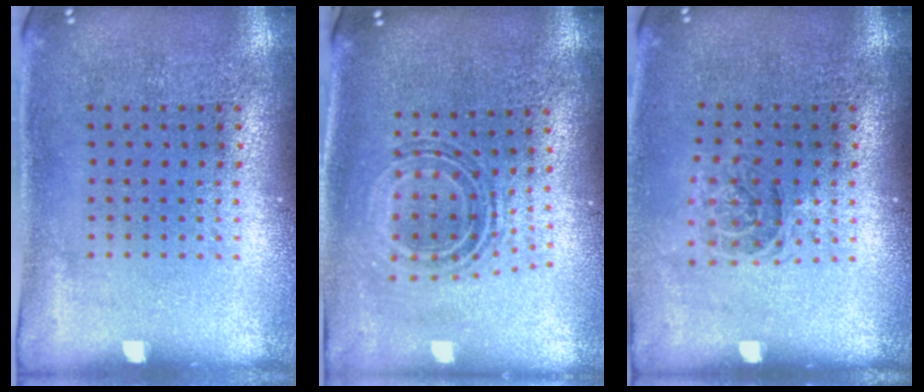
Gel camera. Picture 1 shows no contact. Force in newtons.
{"total": 0.8, "press": 0.8, "slide": 0.3}
{"total": 1.1, "press": 1.1, "slide": 0.4}